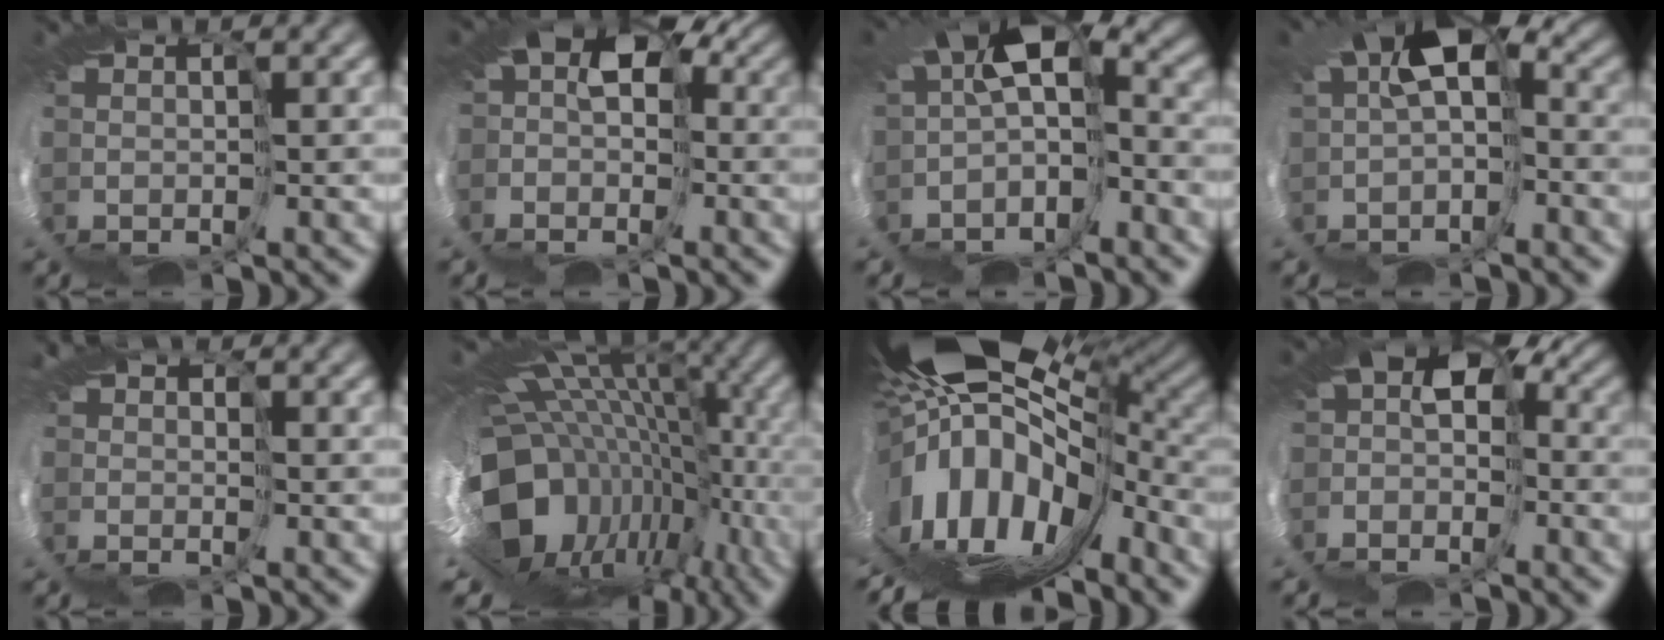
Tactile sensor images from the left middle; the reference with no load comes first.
{"total": 6.9, "force": [-0.7, 5.4, 4.3], "torque": [-0.064, -0.005, -0.018]}
{"total": 6.1, "force": [-2.2, 2.3, 5.2], "torque": [-0.098, -0.012, -0.024]}
{"total": 5.3, "force": [-0.9, 2.3, 4.7], "torque": [-0.075, -0.016, -0.004]}
{"total": 1.4, "force": [-0.2, 1.3, 0.5], "torque": [0.015, 0.005, -0.008]}
{"total": 13.5, "force": [-1.3, 9.5, 9.5], "torque": [-0.154, -0.038, 0.015]}
{"total": 13.0, "force": [-0.4, 7.2, 10.9], "torque": [-0.150, -0.027, 0.008]}
{"total": 5.6, "force": [-2.4, 4.2, 2.8], "torque": [-0.048, -0.015, -0.018]}